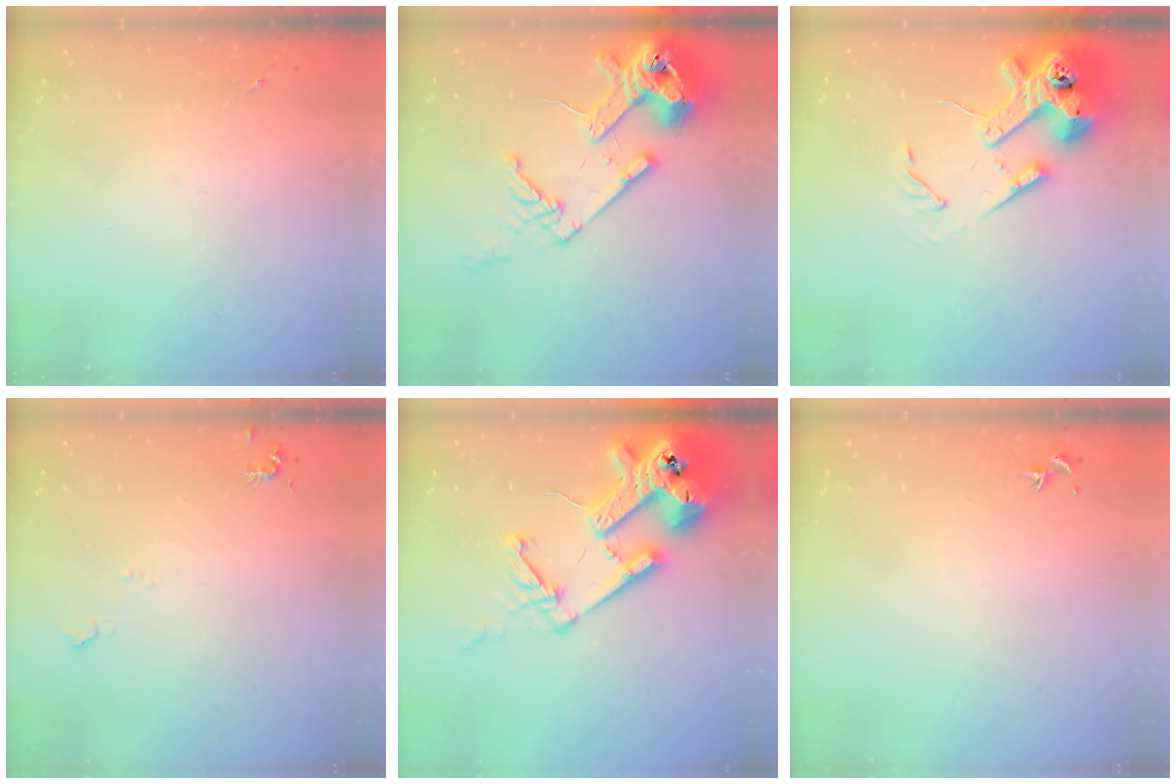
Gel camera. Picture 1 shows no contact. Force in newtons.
{"total": 18.6, "press": 18.4, "slide": 2.2}
{"total": 15.7, "press": 15.5, "slide": 2.1}
{"total": 5.5, "press": 5.5, "slide": 0.7}
{"total": 21.7, "press": 21.5, "slide": 2.7}
{"total": 0.7, "press": 0.5, "slide": 0.4}